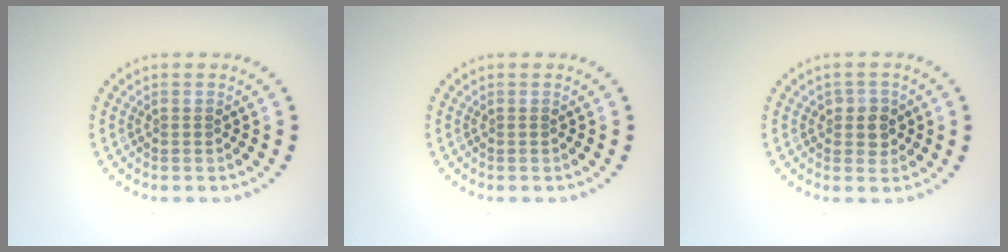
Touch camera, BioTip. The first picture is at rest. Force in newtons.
{"total": 0.0}
{"total": 2.0, "press": 1.8, "slide": 0.7}